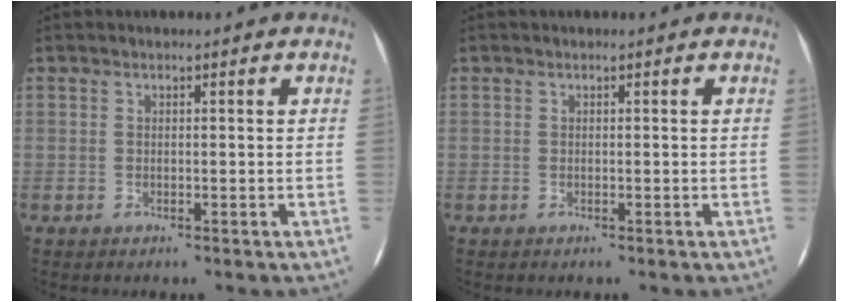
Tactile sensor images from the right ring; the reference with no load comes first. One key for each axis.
{"total": 0.0}